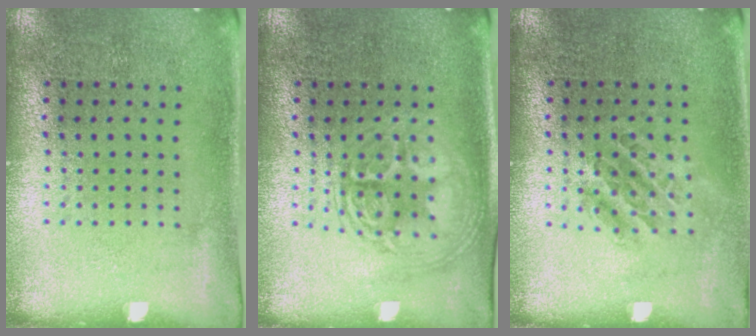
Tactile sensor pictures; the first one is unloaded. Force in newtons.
{"total": 2.8, "press": 2.8, "slide": 0.4}
{"total": 1.1, "press": 1.1, "slide": 0.3}